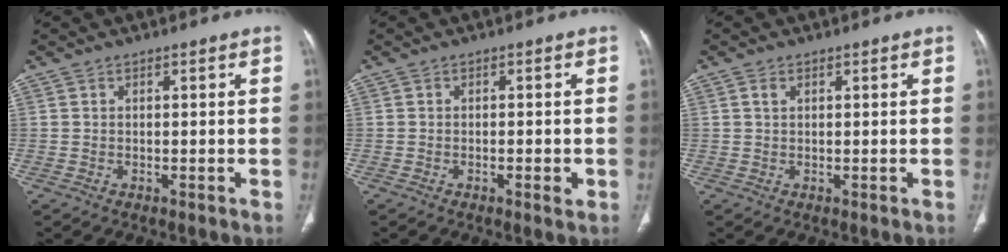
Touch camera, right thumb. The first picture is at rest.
{"total": 1.9, "force": [-0.6, 0.6, 1.7], "torque": [-0.026, -0.001, -0.008]}
{"total": 1.2, "force": [0.6, 0.7, 0.8], "torque": [-0.015, 0.002, 0.010]}